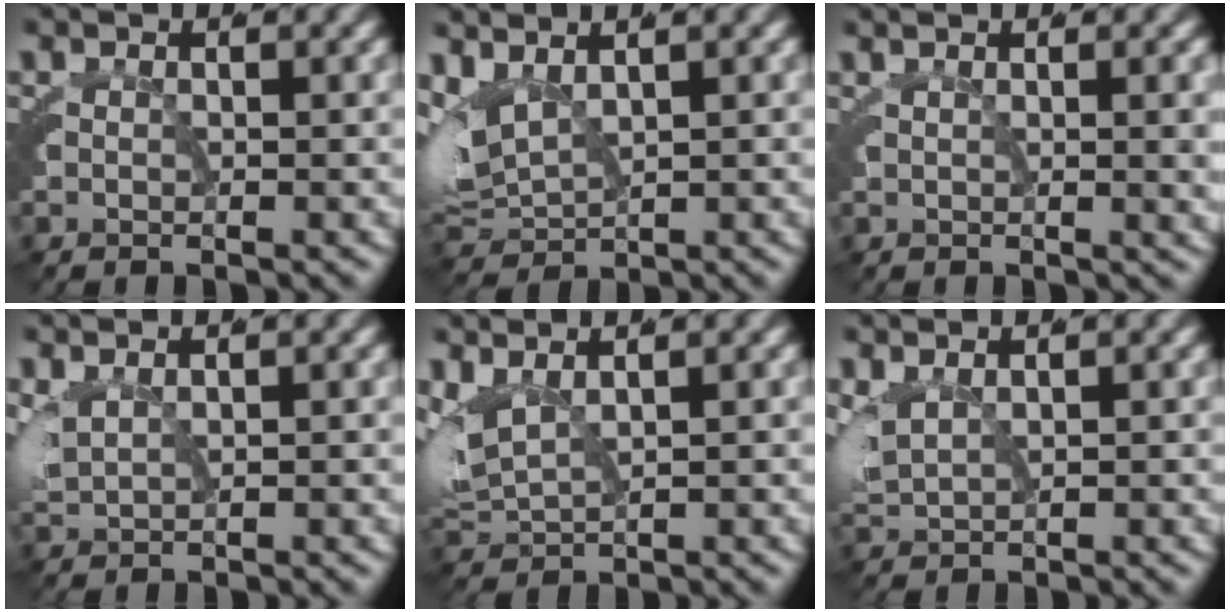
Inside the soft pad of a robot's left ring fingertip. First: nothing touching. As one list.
[{"total": 7.3, "force": [0.9, 5.9, 4.2], "torque": [-0.128, -0.019, 0.021]}, {"total": 2.4, "force": [1.5, 0.3, 1.9], "torque": [-0.011, 0.004, 0.019]}, {"total": 2.8, "force": [1.3, 1.8, 1.7], "torque": [-0.050, -0.005, 0.031]}, {"total": 5.7, "force": [1.2, 4.3, 3.6], "torque": [-0.104, -0.013, 0.027]}, {"total": 3.5, "force": [1.3, 2.4, 2.2], "torque": [-0.063, -0.007, 0.032]}]